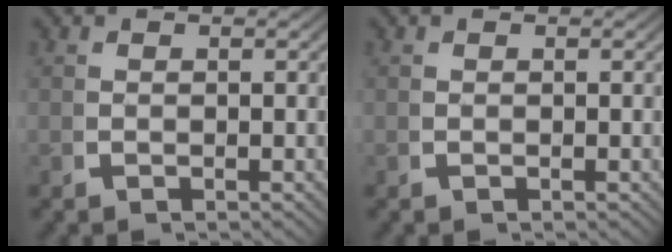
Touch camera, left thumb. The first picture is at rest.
{"total": 0.0}